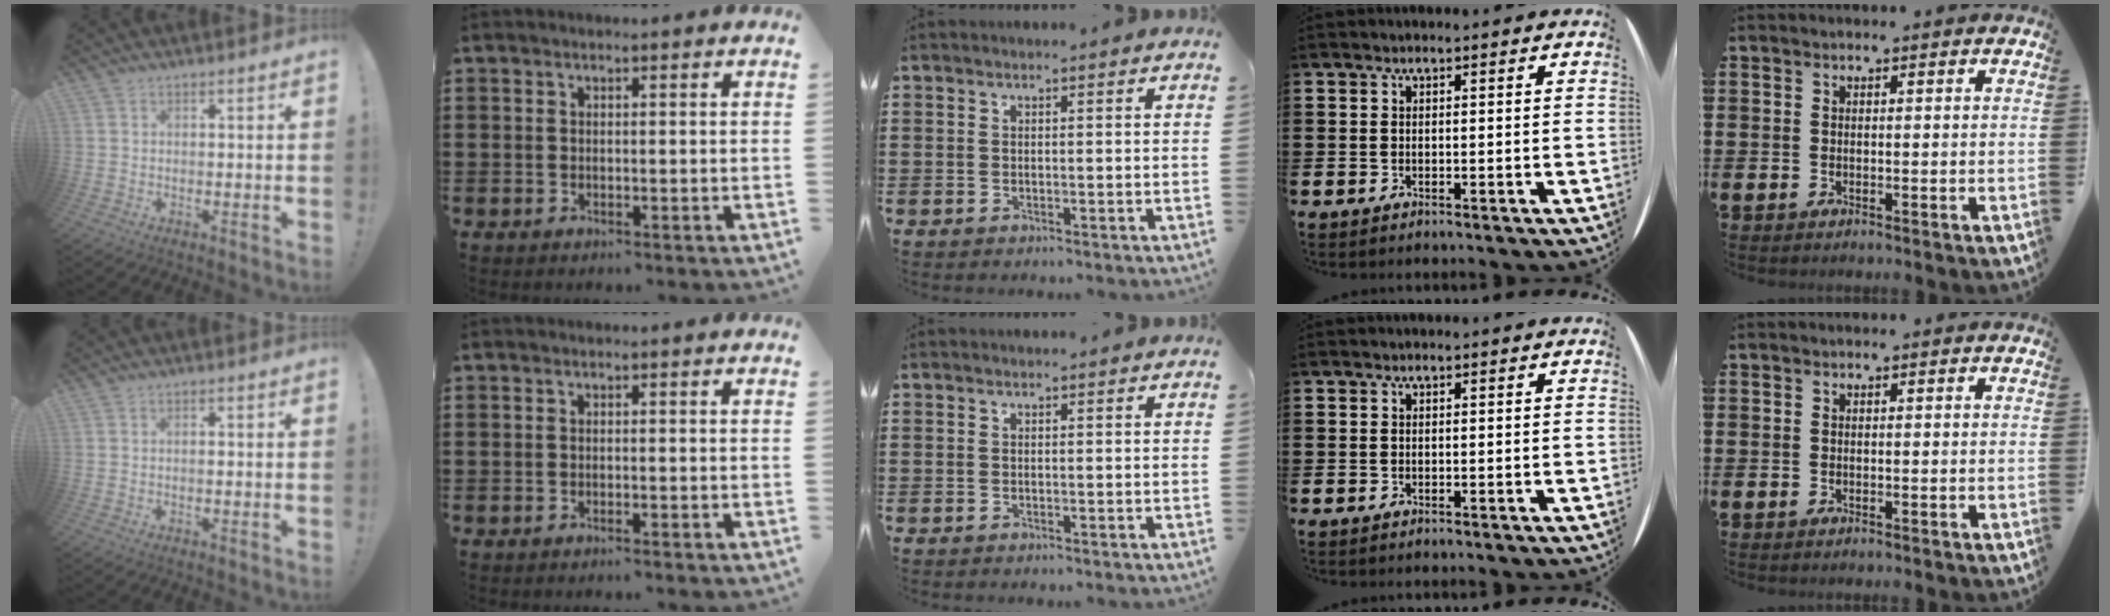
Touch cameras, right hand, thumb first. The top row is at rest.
{"thumb": {"total": 0.7, "force": [-0.4, 0.0, 0.6], "torque": [-0.003, -0.003, -0.010]}, "index": {"total": 0.7, "force": [-0.7, -0.1, 0.2], "torque": [-0.004, -0.002, -0.015]}}